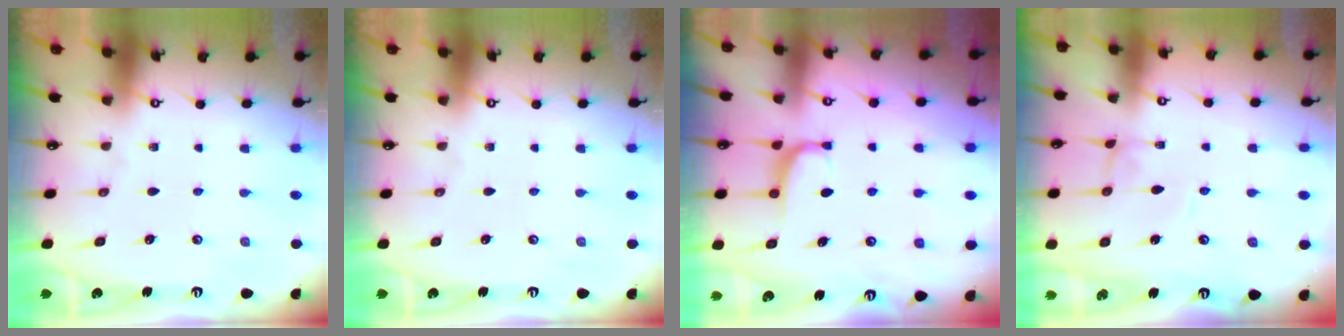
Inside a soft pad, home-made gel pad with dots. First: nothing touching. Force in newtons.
{"total": 0.0}
{"total": 0.8, "press": 0.7, "slide": 0.4}
{"total": 1.5, "press": 1.4, "slide": 0.1}